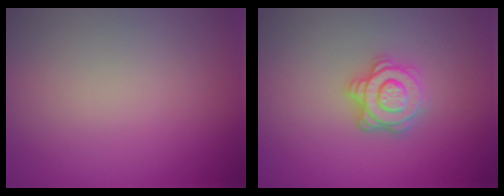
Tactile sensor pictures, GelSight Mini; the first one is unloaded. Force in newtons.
{"total": 3.6, "press": 3.1, "slide": 1.9}